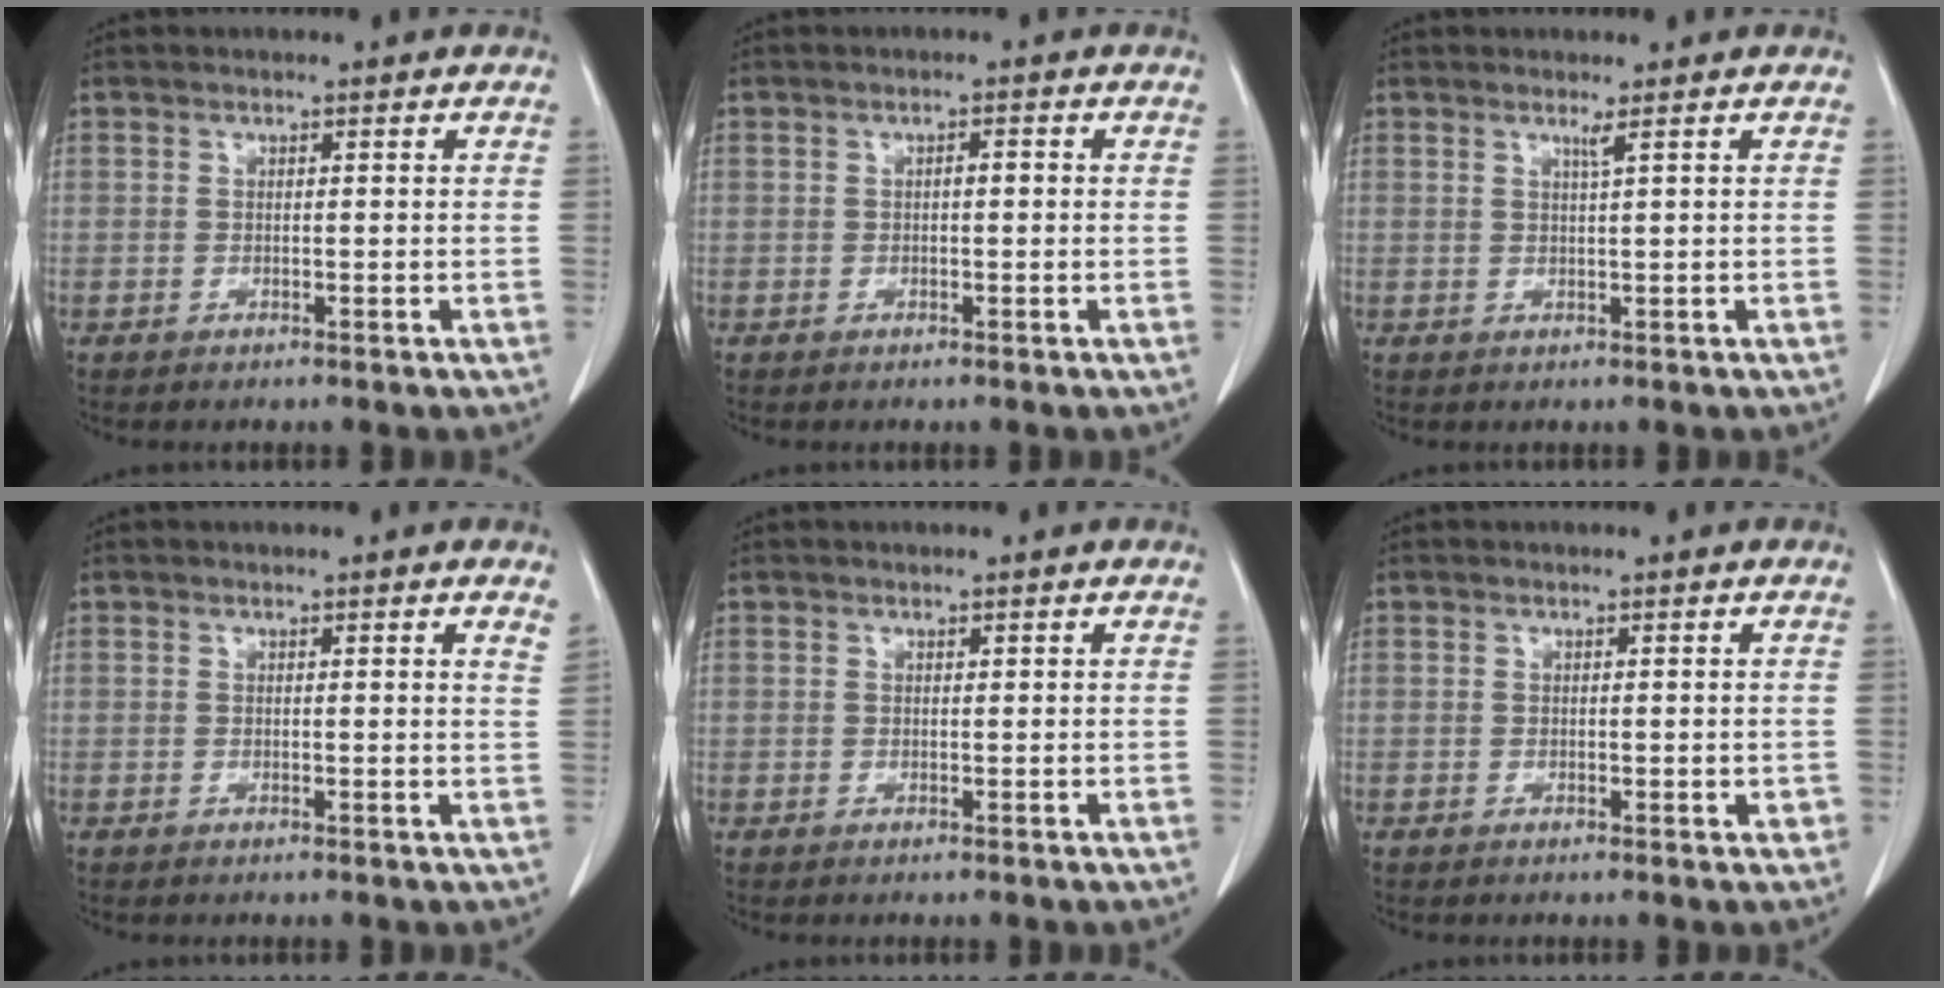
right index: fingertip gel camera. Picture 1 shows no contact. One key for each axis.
{"total": 1.1, "fx": 0.0, "fy": 0.3, "fz": 1.1, "tx": -0.017, "ty": 0.004, "tz": 0.001}
{"total": 1.1, "fx": 0.7, "fy": -0.4, "fz": 0.8, "tx": -0.024, "ty": -0.010, "tz": 0.016}
{"total": 1.6, "fx": 1.2, "fy": 0.0, "fz": 1.1, "tx": -0.014, "ty": -0.002, "tz": 0.008}
{"total": 0.0}
{"total": 1.1, "fx": -0.1, "fy": 0.7, "fz": 0.9, "tx": -0.005, "ty": 0.001, "tz": 0.002}